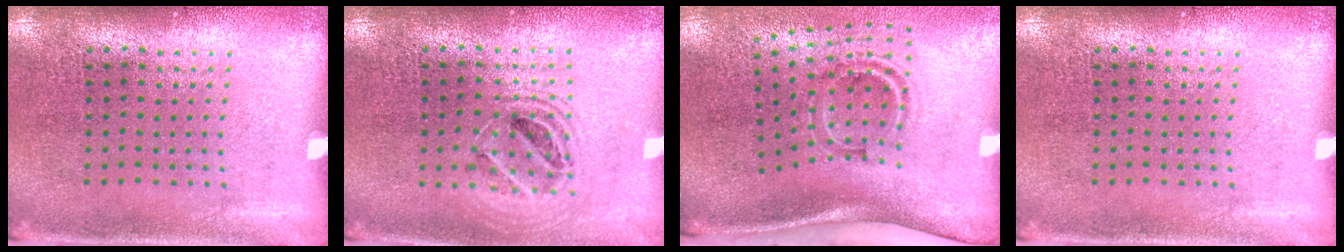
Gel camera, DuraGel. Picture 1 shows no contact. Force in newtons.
{"total": 1.4, "press": 1.3, "slide": 0.6}
{"total": 2.0, "press": 1.2, "slide": 1.7}
{"total": 0.0}